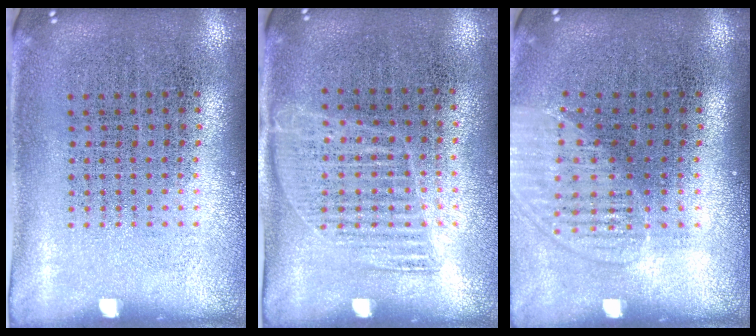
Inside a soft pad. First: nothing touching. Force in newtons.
{"total": 1.2, "press": 1.0, "slide": 0.7}
{"total": 1.2, "press": 1.1, "slide": 0.5}